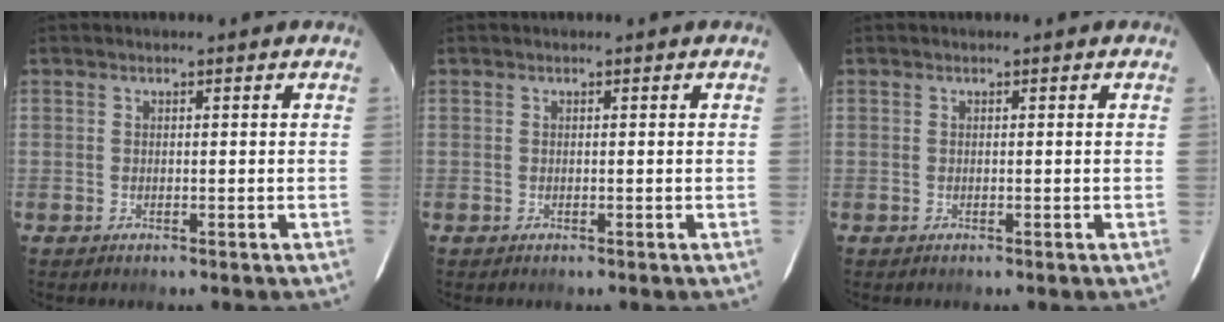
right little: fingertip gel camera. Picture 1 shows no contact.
{"total": 0.0}
{"total": 0.0}